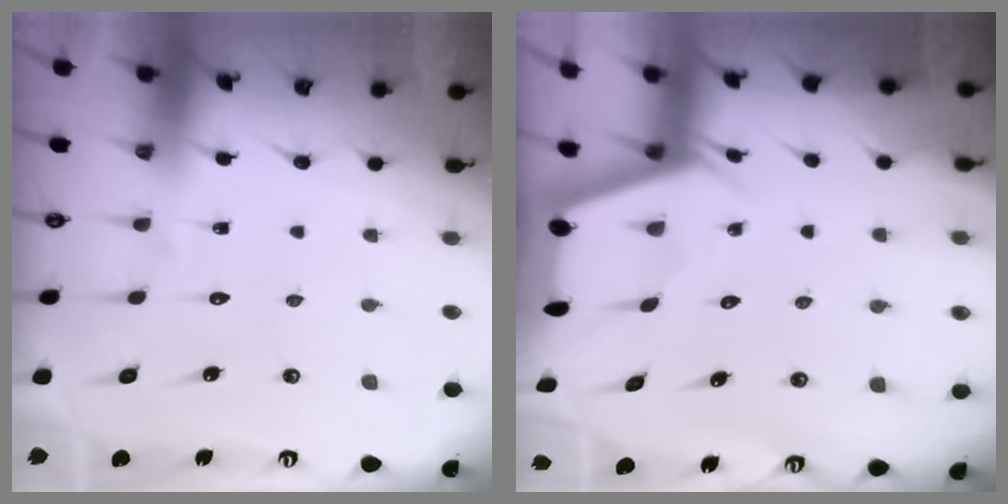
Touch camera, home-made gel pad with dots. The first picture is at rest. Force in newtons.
{"total": 2.4, "press": 2.3, "slide": 0.3}